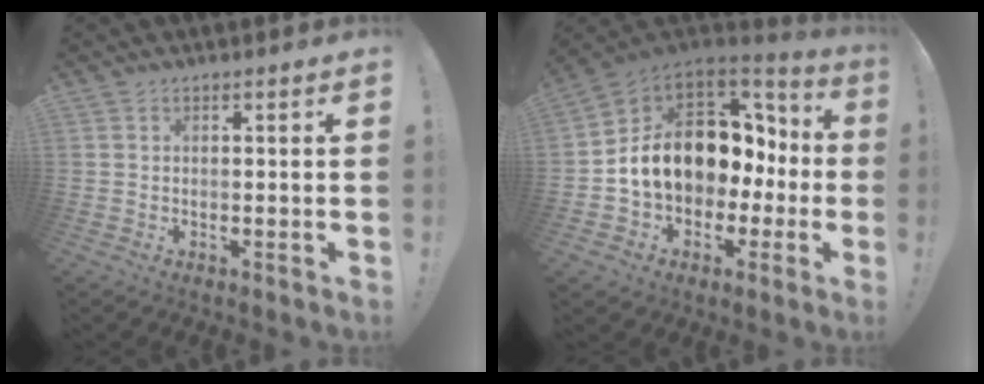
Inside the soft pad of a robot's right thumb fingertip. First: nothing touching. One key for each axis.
{"total": 16.5, "fx": 2.4, "fy": 12.8, "fz": 10.1, "tx": -0.134, "ty": -0.008, "tz": 0.075}